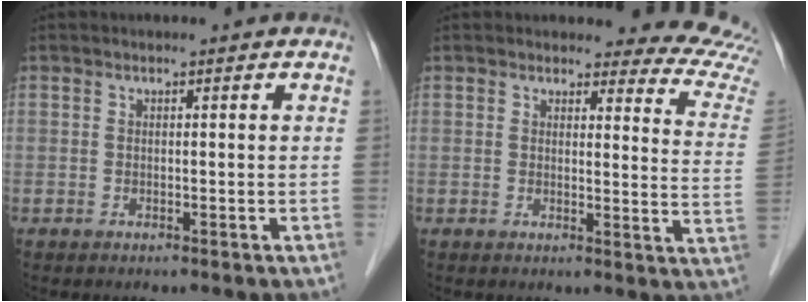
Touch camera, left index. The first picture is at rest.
{"total": 11.2, "force": [11.1, 0.6, 0.8], "torque": [0.021, -0.103, 0.083]}